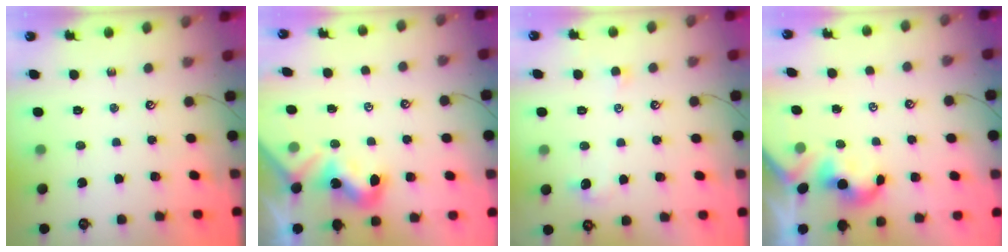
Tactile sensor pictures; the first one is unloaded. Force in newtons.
{"total": 1.9, "press": 1.9, "slide": 0.3}
{"total": 1.0, "press": 0.8, "slide": 0.6}
{"total": 0.0}